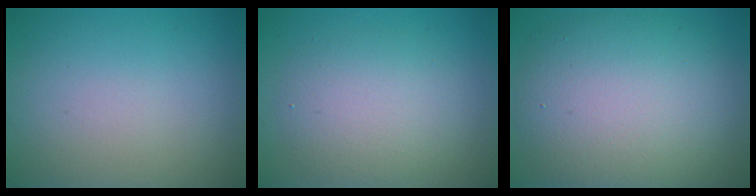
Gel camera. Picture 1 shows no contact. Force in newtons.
{"total": 4.4, "press": 4.4, "slide": 0.3}
{"total": 11.0, "press": 11.0, "slide": 0.4}